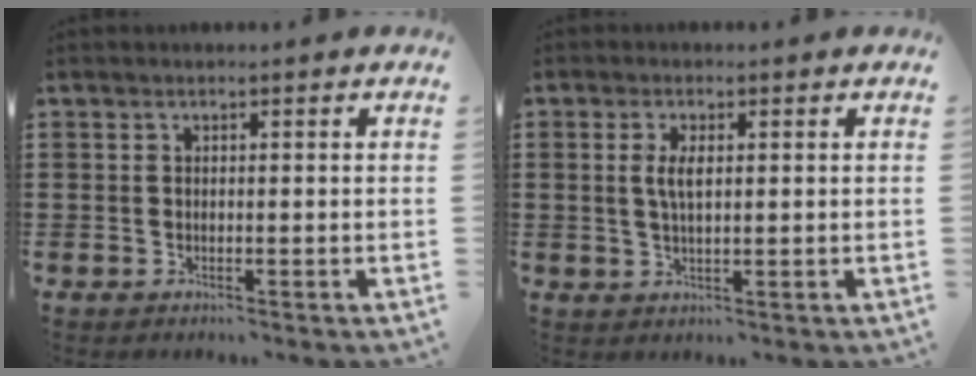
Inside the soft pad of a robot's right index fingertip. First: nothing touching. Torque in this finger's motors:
{"motor_torque": [0.25, -0.21, 0.08, 0.07]}